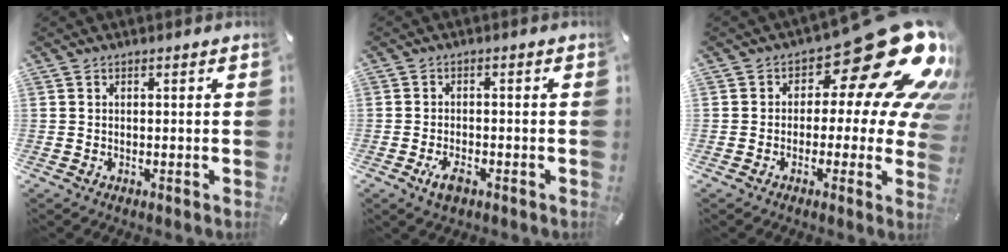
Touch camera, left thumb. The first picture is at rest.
{"total": 3.7, "force": [-2.0, 1.7, 2.5], "torque": [-0.059, 0.004, -0.040]}
{"total": 23.4, "force": [11.0, 10.2, 18.0], "torque": [-0.224, -0.077, 0.183]}